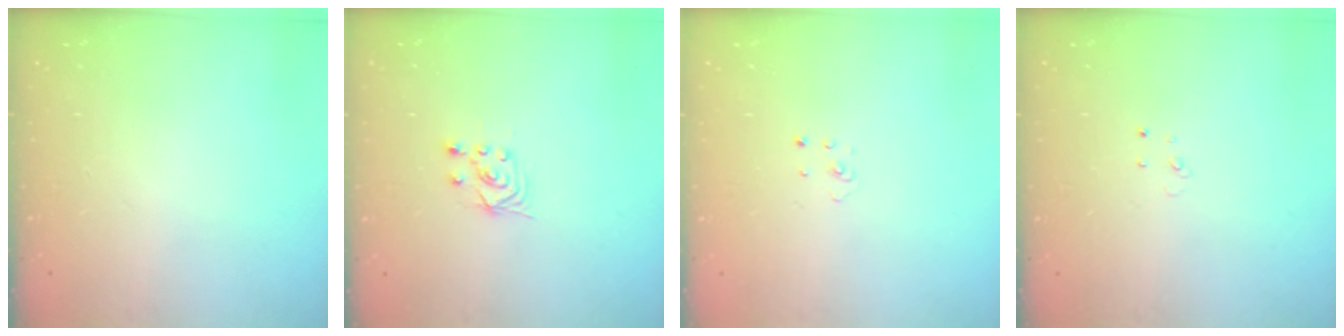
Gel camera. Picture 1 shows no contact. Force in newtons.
{"total": 2.5, "press": 2.2, "slide": 1.2}
{"total": 1.5, "press": 1.5, "slide": 0.1}
{"total": 2.6, "press": 2.6, "slide": 0.2}